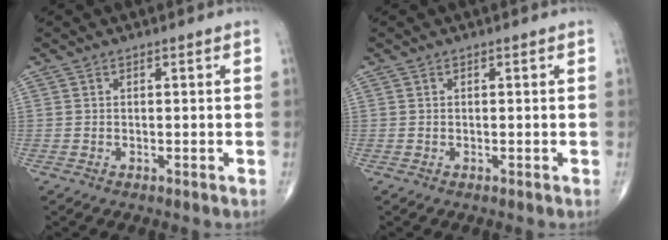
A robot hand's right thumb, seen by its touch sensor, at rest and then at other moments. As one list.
[{"total": 0.0}]